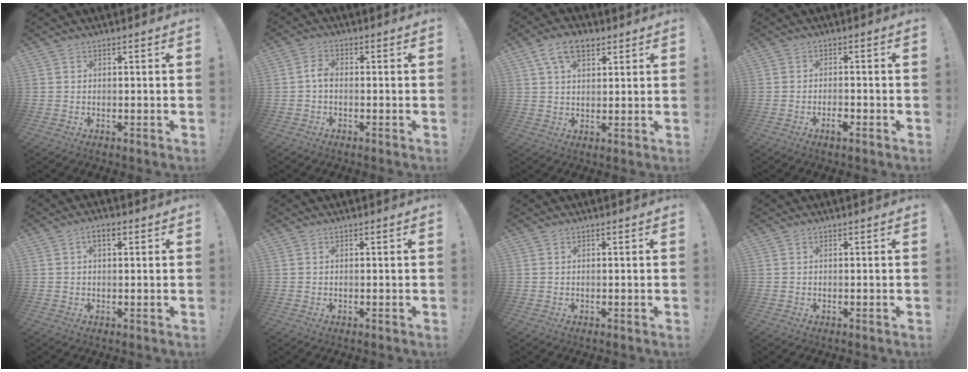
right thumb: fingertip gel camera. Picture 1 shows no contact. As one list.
[{"total": 3.4, "force": [-0.7, 2.1, 2.6], "torque": [-0.058, 0.010, -0.015]}, {"total": 8.4, "force": [4.4, 4.7, 5.4], "torque": [-0.092, -0.002, 0.084]}, {"total": 2.7, "force": [-1.7, 0.9, 1.9], "torque": [-0.026, 0.007, -0.029]}, {"total": 3.3, "force": [1.0, 1.7, 2.7], "torque": [-0.049, 0.006, 0.016]}, {"total": 0.0}, {"total": 0.0}, {"total": 0.0}]